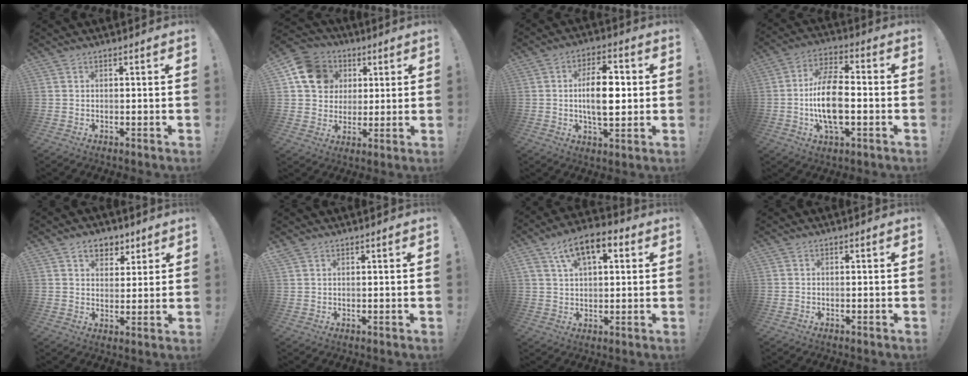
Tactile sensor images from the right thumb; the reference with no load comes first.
{"total": 14.0, "force": [4.7, 11.9, 5.6], "torque": [-0.075, -0.011, 0.097]}
{"total": 12.8, "force": [0.0, 6.6, 10.9], "torque": [-0.184, 0.005, -0.005]}
{"total": 15.2, "force": [-2.4, 7.4, 13.1], "torque": [-0.261, 0.006, -0.047]}
{"total": 7.6, "force": [4.4, 5.6, 2.8], "torque": [-0.027, -0.023, 0.082]}
{"total": 1.4, "force": [1.3, 0.3, 0.4], "torque": [-0.004, -0.007, 0.024]}
{"total": 11.3, "force": [5.0, 5.7, 8.3], "torque": [-0.133, -0.007, 0.091]}
{"total": 0.0}